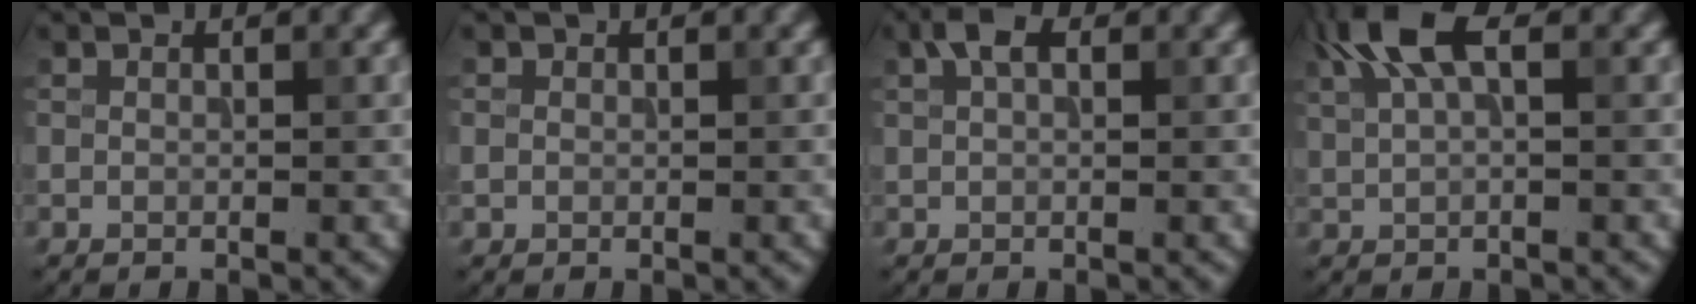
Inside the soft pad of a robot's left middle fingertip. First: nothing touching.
{"total": 0.7, "force": [0.0, 0.7, 0.1], "torque": [0.002, -0.001, -0.002]}
{"total": 2.2, "force": [1.0, 1.2, 1.6], "torque": [-0.026, 0.008, 0.013]}
{"total": 4.9, "force": [2.3, 1.8, 3.9], "torque": [-0.084, 0.010, 0.041]}